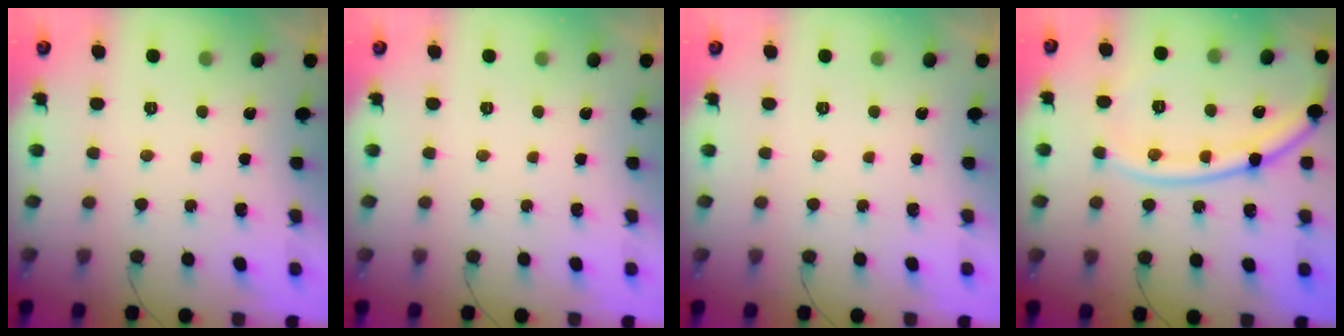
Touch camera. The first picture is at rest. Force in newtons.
{"total": 0.0}
{"total": 0.0}
{"total": 18.4, "press": 18.3, "slide": 2.0}